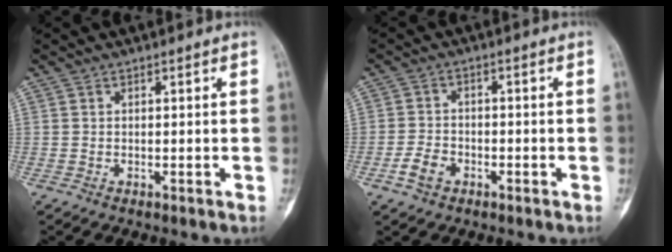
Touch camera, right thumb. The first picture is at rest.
{"total": 4.1, "force": [-2.0, 2.8, 2.1], "torque": [-0.035, 0.016, -0.039]}